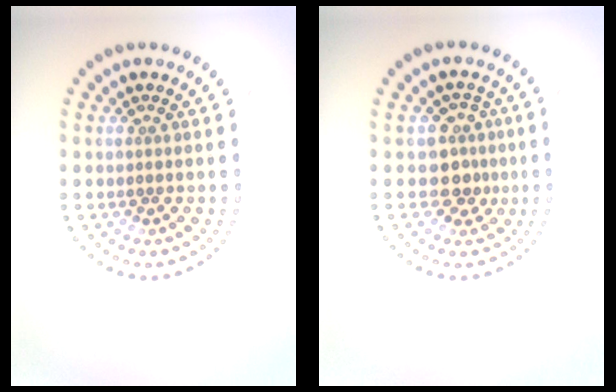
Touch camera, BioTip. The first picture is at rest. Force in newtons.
{"total": 2.8, "press": 2.4, "slide": 1.3}